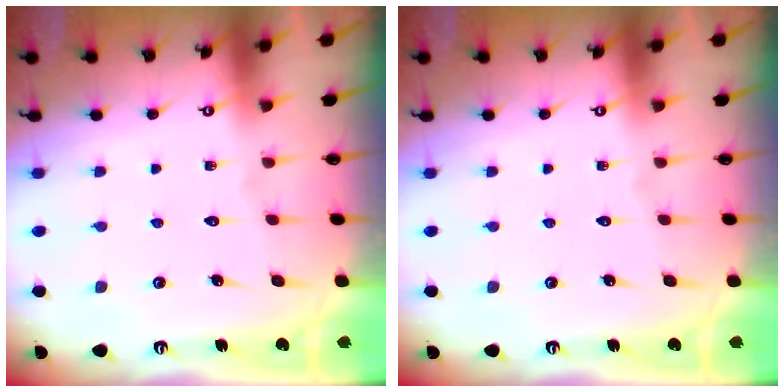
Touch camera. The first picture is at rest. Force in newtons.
{"total": 0.0}